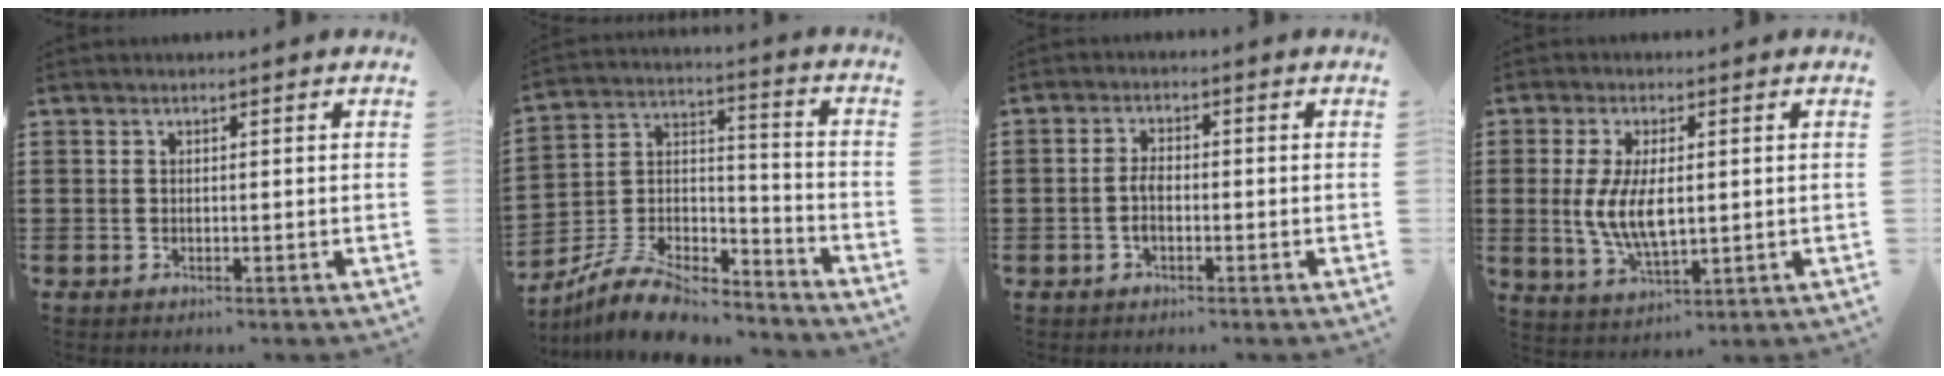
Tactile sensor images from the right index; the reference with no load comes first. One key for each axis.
{"total": 8.7, "fx": -7.7, "fy": 2.5, "fz": 2.9, "tx": -0.070, "ty": 0.013, "tz": -0.154}
{"total": 2.7, "fx": -0.9, "fy": 1.3, "fz": 2.2, "tx": -0.052, "ty": -0.003, "tz": -0.018}
{"total": 7.5, "fx": 0.2, "fy": 3.2, "fz": 6.7, "tx": -0.146, "ty": 0.000, "tz": 0.000}